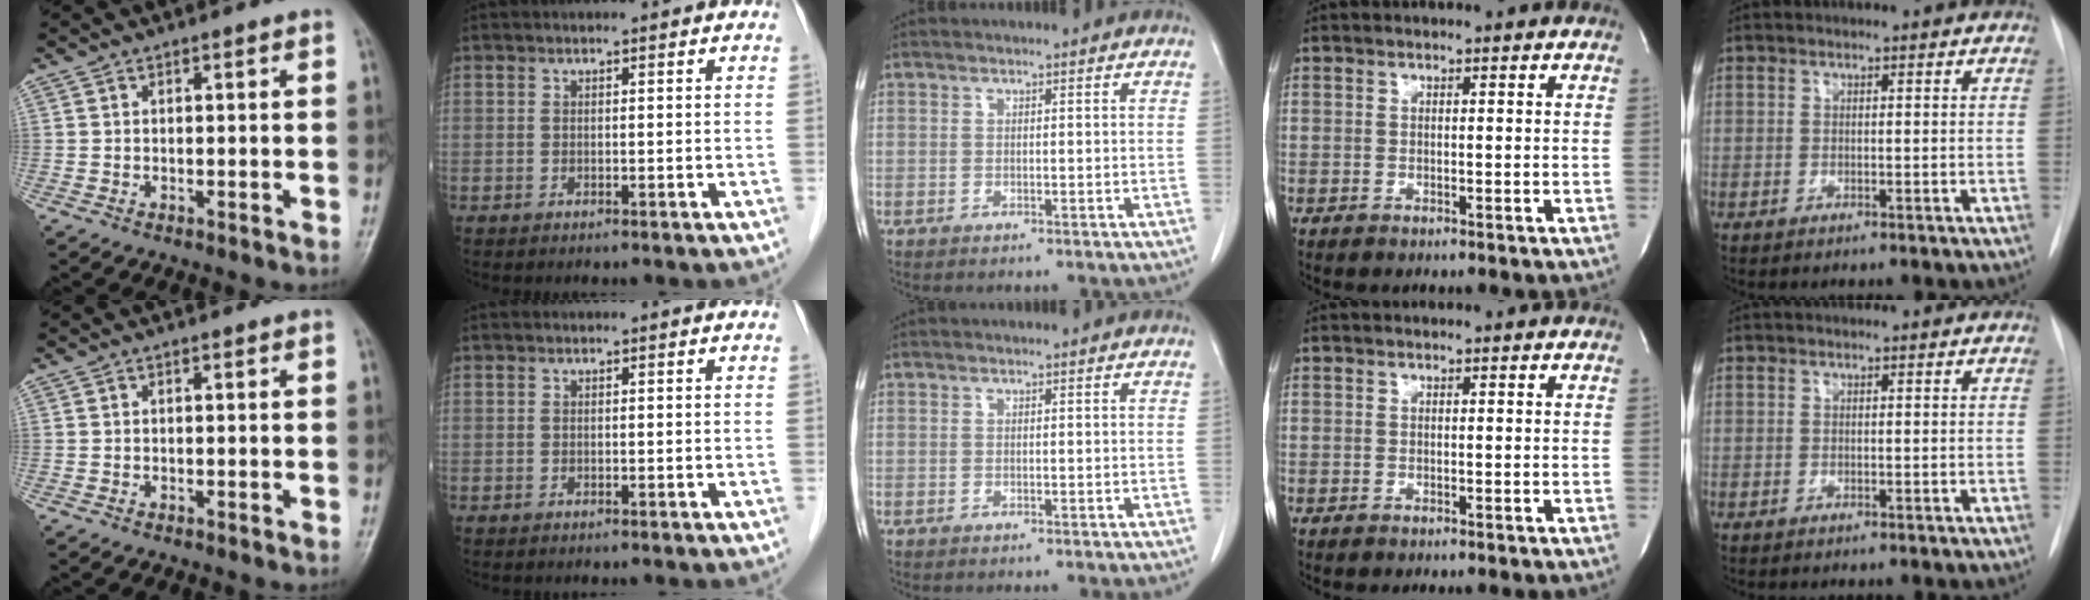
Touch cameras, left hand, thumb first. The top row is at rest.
{}